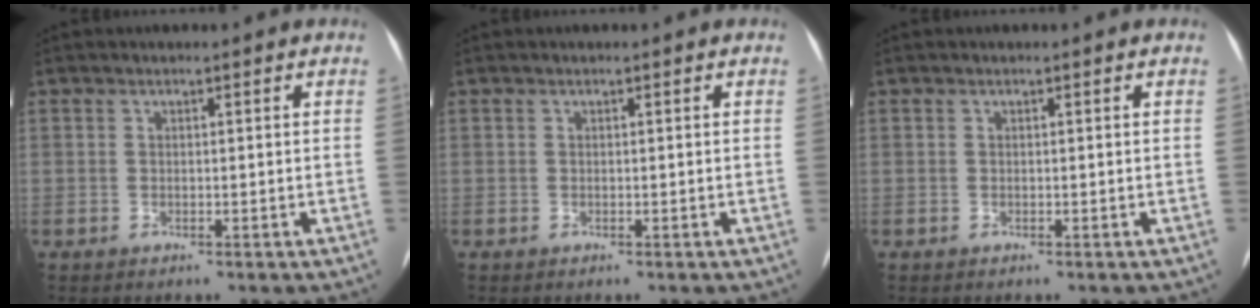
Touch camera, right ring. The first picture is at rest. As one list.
[{"total": 0.0}, {"total": 0.0}]